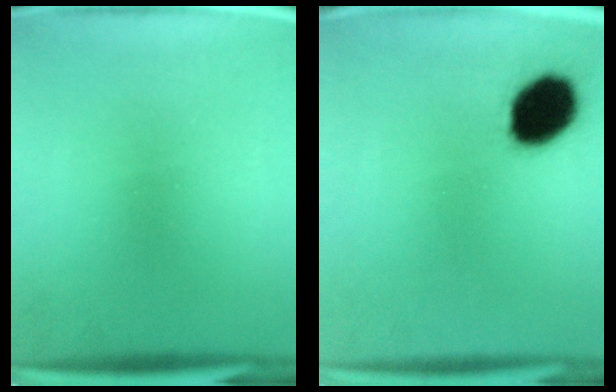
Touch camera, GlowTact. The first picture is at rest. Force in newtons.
{"total": 13.3}